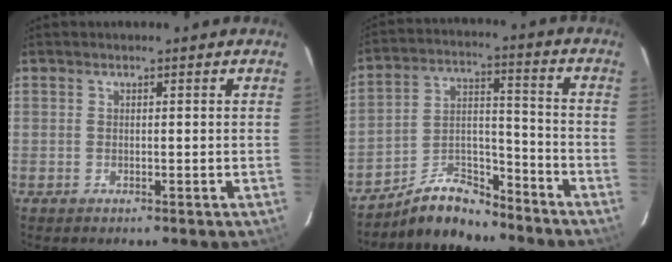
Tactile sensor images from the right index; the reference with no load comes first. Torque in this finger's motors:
{"motor_torque": [0.17, -0.64, -0.30, -0.21]}